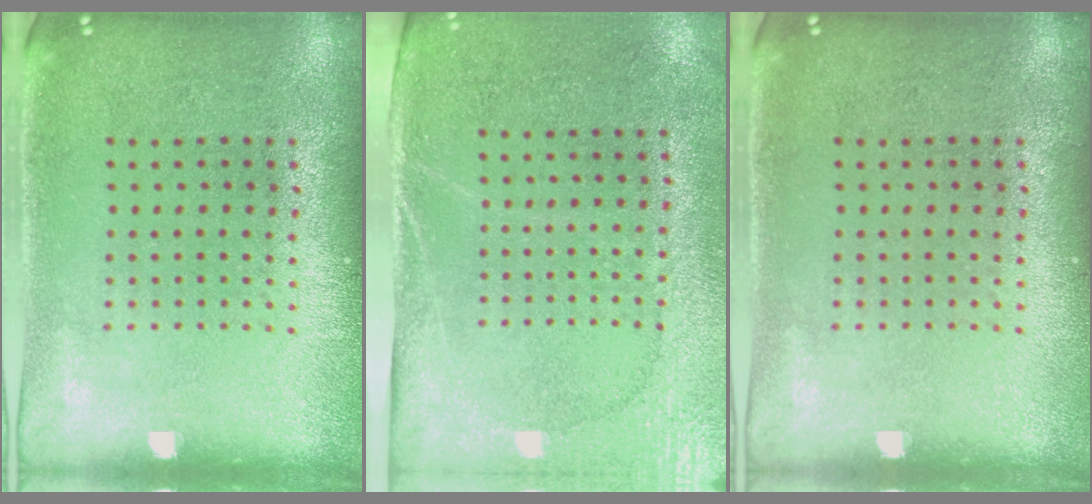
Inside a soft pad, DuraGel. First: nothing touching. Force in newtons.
{"total": 2.7, "press": 2.3, "slide": 1.4}
{"total": 0.0}